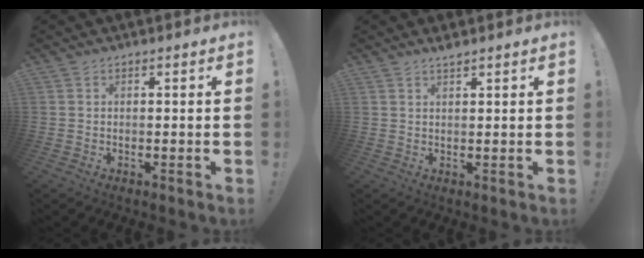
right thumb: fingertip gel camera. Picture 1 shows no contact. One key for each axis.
{"total": 1.7, "fx": 1.5, "fy": 0.0, "fz": 0.8, "tx": -0.015, "ty": -0.004, "tz": 0.026}